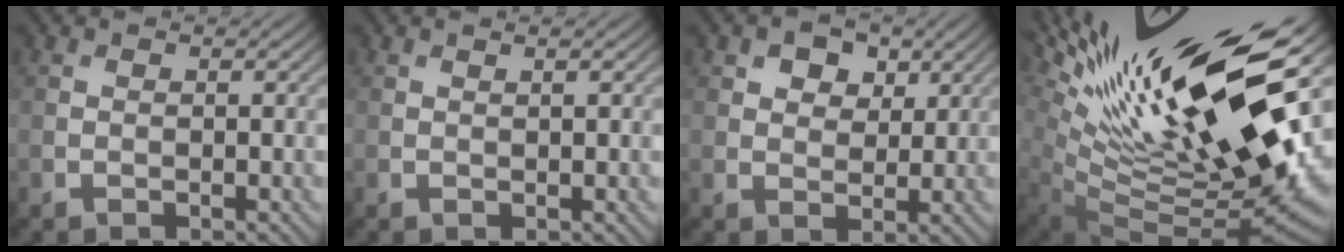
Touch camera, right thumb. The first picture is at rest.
{"total": 0.5, "force": [0.3, 0.0, 0.4], "torque": [-0.008, 0.004, 0.005]}
{"total": 4.7, "force": [2.5, 3.0, 2.5], "torque": [-0.040, -0.007, 0.039]}
{"total": 20.5, "force": [6.5, 7.2, 18.1], "torque": [-0.291, 0.020, 0.113]}